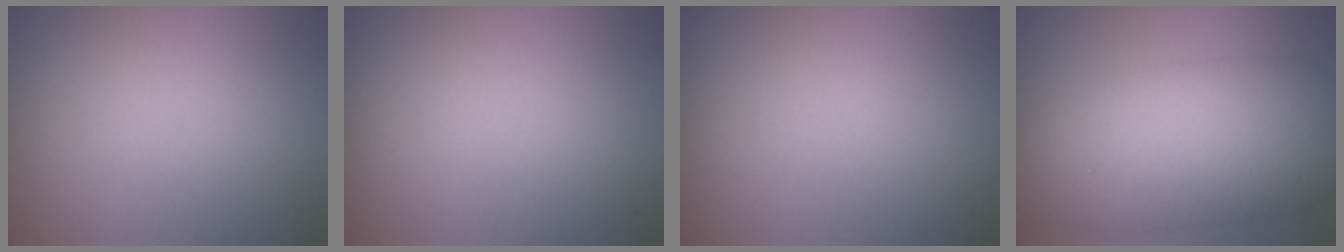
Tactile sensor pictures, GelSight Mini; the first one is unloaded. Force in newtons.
{"total": 0.0}
{"total": 0.0}
{"total": 10.8, "press": 10.8, "slide": 0.4}